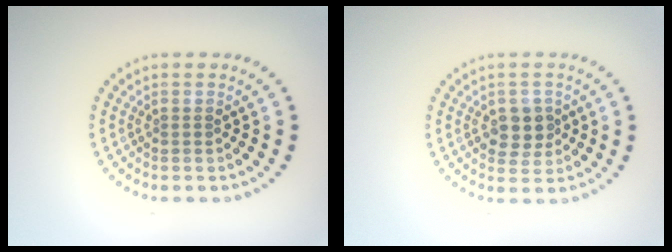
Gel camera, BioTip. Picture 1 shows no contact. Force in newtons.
{"total": 2.9, "press": 2.8, "slide": 0.7}